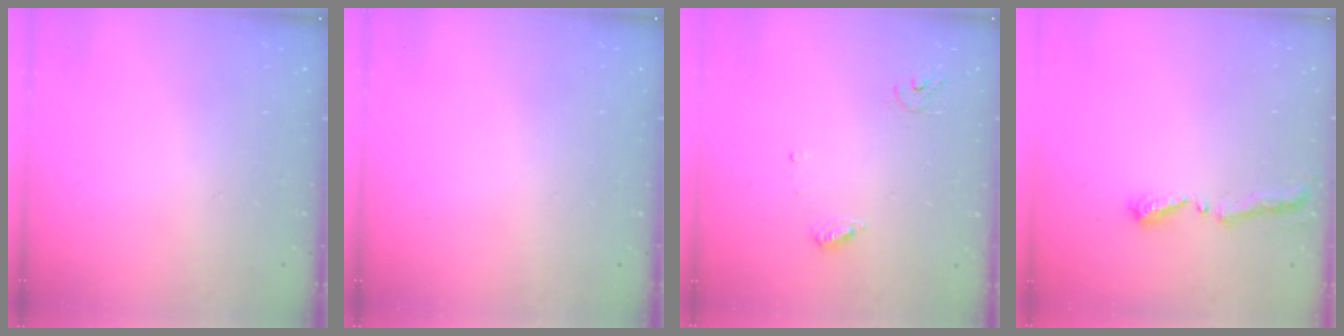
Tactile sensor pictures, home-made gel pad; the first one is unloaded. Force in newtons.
{"total": 0.0}
{"total": 3.6, "press": 3.6, "slide": 0.3}
{"total": 5.1, "press": 5.0, "slide": 0.6}